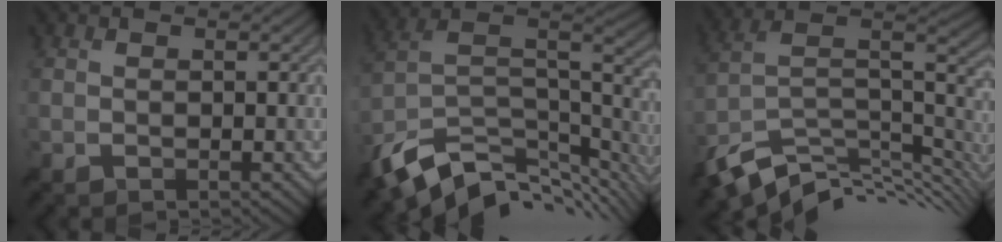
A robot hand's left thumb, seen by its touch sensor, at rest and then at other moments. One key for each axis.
{"total": 13.4, "fx": -8.0, "fy": 6.3, "fz": 8.6, "tx": -0.205, "ty": -0.011, "tz": -0.135}
{"total": 12.5, "fx": -7.1, "fy": 5.3, "fz": 8.8, "tx": -0.196, "ty": -0.008, "tz": -0.125}